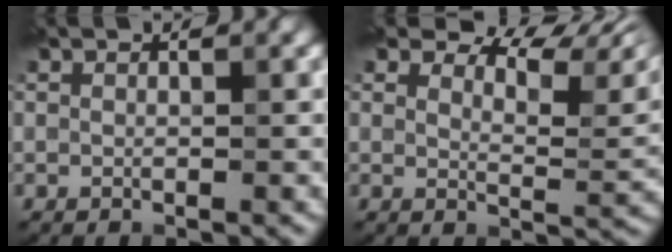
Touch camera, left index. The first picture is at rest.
{"total": 8.7, "force": [6.4, 3.4, 4.9], "torque": [-0.064, 0.009, 0.095]}